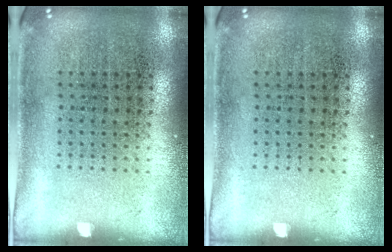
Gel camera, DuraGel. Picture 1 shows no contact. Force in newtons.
{"total": 0.0}